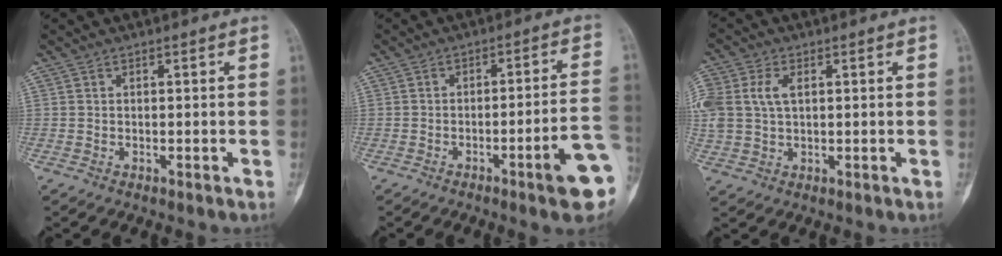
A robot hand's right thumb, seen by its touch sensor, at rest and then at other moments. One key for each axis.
{"total": 10.7, "fx": -4.4, "fy": 1.2, "fz": 9.7, "tx": -0.112, "ty": 0.026, "tz": -0.057}
{"total": 10.8, "fx": 2.5, "fy": 7.2, "fz": 7.5, "tx": -0.201, "ty": 0.010, "tz": 0.052}